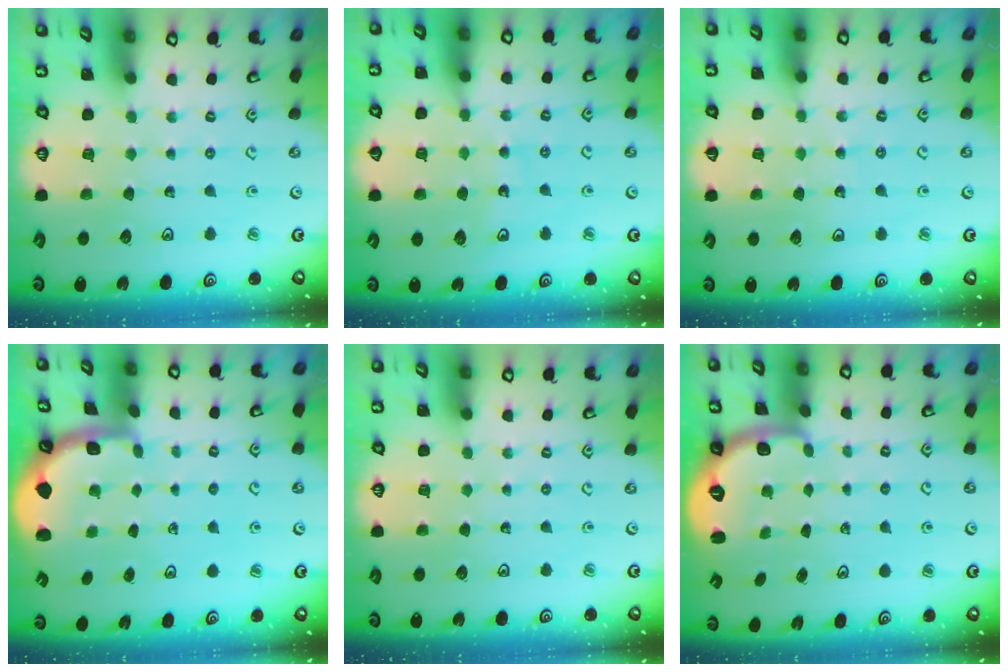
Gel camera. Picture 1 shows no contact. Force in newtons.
{"total": 10.2, "press": 9.7, "slide": 3.3}
{"total": 4.6, "press": 4.5, "slide": 1.3}
{"total": 1.5, "press": 1.5, "slide": 0.2}
{"total": 0.0}
{"total": 2.8, "press": 1.9, "slide": 2.0}